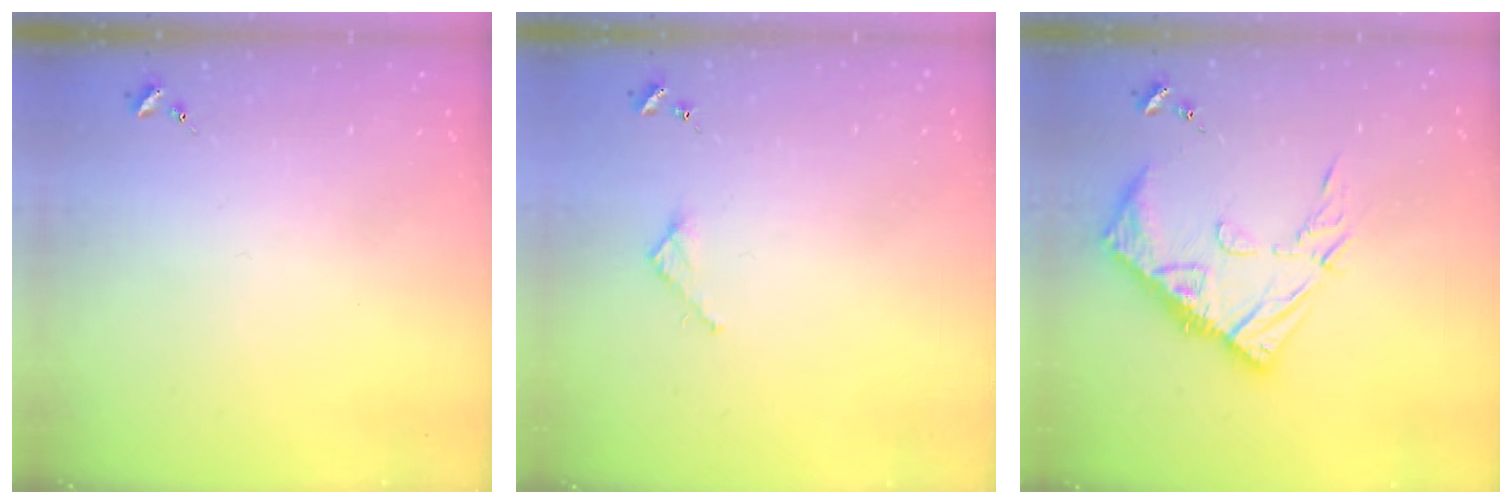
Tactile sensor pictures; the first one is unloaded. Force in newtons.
{"total": 2.7, "press": 2.7, "slide": 0.2}
{"total": 15.2, "press": 15.2, "slide": 1.5}